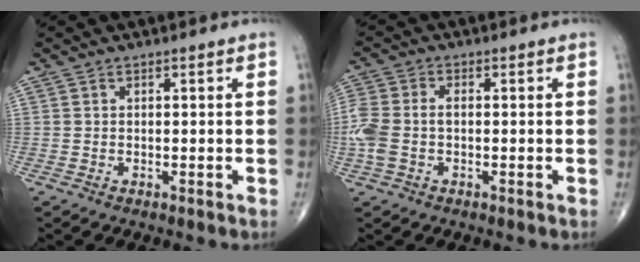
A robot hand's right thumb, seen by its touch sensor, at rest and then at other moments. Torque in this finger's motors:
{"motor_torque": [0.17, 0.12, 0.67, 0.01, 0.08]}